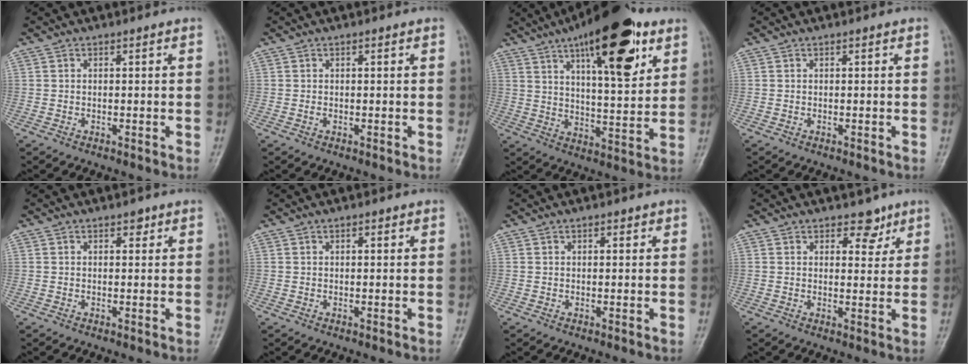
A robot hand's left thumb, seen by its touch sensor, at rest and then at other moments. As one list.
[{"total": 0.8, "force": [0.1, 0.5, 0.6], "torque": [-0.008, 0.001, 0.004]}, {"total": 20.8, "force": [10.9, 7.0, 16.3], "torque": [-0.219, -0.035, 0.166]}, {"total": 0.0}, {"total": 1.5, "force": [0.9, 0.9, 0.8], "torque": [-0.001, -0.002, 0.010]}, {"total": 1.0, "force": [0.6, 0.5, 0.6], "torque": [-0.007, -0.001, 0.007]}, {"total": 1.5, "force": [0.9, 0.8, 0.9], "torque": [-0.006, -0.002, 0.009]}, {"total": 4.3, "force": [3.0, 2.5, 1.8], "torque": [0.004, -0.017, 0.042]}]